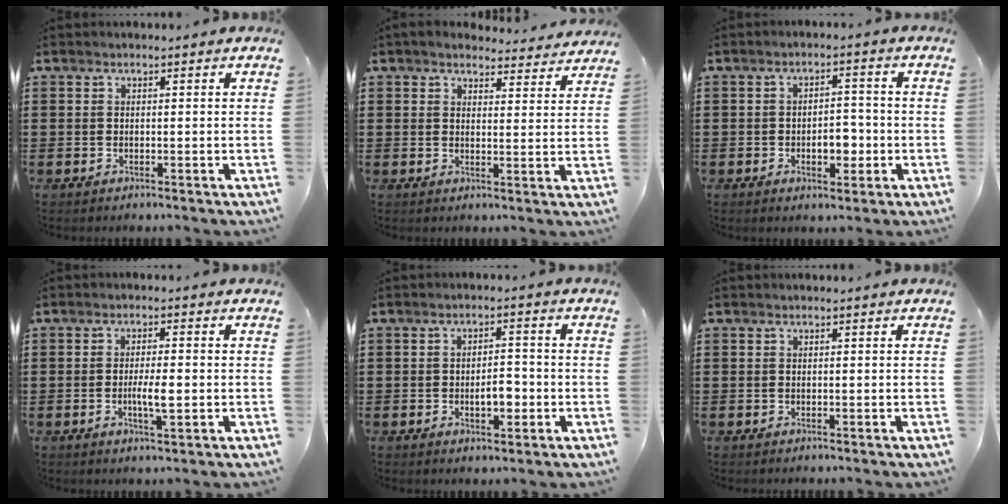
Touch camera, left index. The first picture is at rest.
{"total": 3.6, "force": [3.5, 0.8, 0.2], "torque": [-0.007, -0.017, 0.065]}
{"total": 4.8, "force": [-1.2, 2.7, 3.8], "torque": [-0.062, 0.005, -0.026]}
{"total": 4.1, "force": [-0.6, 0.9, 3.9], "torque": [-0.074, -0.003, -0.013]}
{"total": 4.0, "force": [-0.9, 2.0, 3.3], "torque": [-0.055, 0.002, -0.021]}
{"total": 0.0}